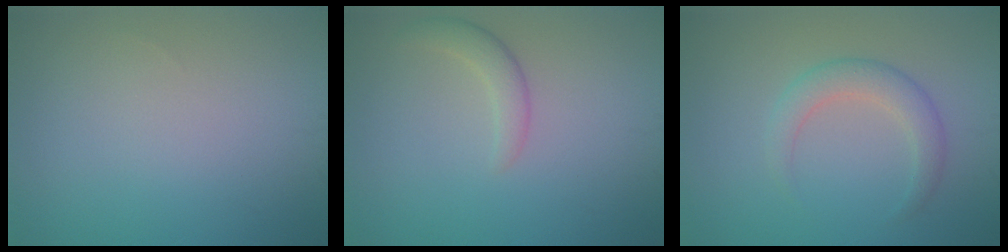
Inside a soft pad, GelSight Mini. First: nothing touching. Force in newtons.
{"total": 1.9, "press": 1.9, "slide": 0.2}
{"total": 2.5, "press": 2.5, "slide": 0.2}